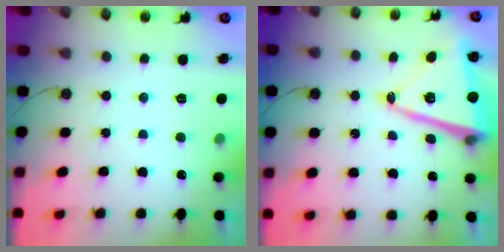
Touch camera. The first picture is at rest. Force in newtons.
{"total": 13.5, "press": 13.2, "slide": 2.9}